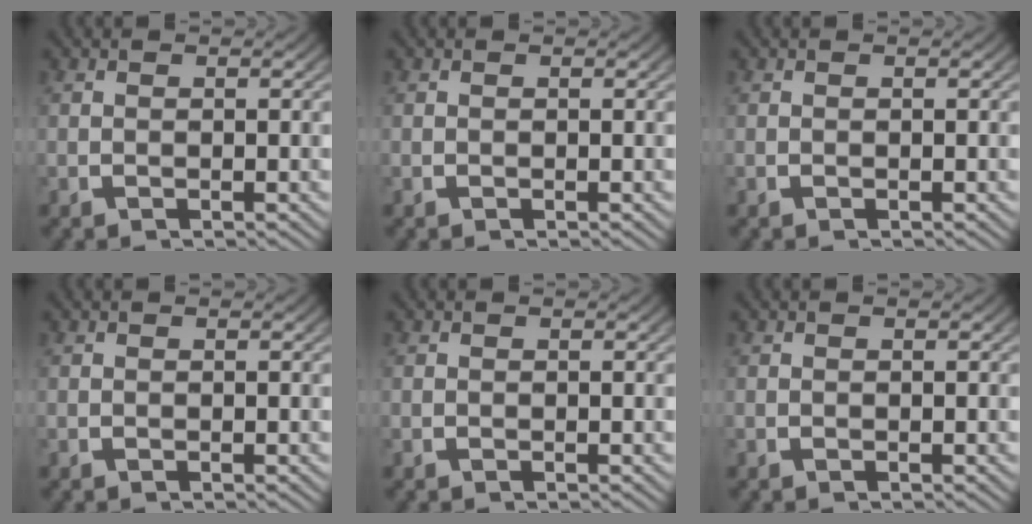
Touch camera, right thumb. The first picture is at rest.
{"total": 0.0}
{"total": 0.0}
{"total": 0.0}
{"total": 0.0}
{"total": 0.0}